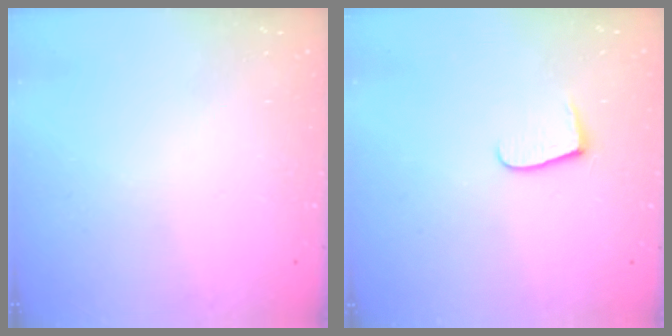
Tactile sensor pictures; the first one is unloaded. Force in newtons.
{"total": 6.2, "press": 6.2, "slide": 0.6}